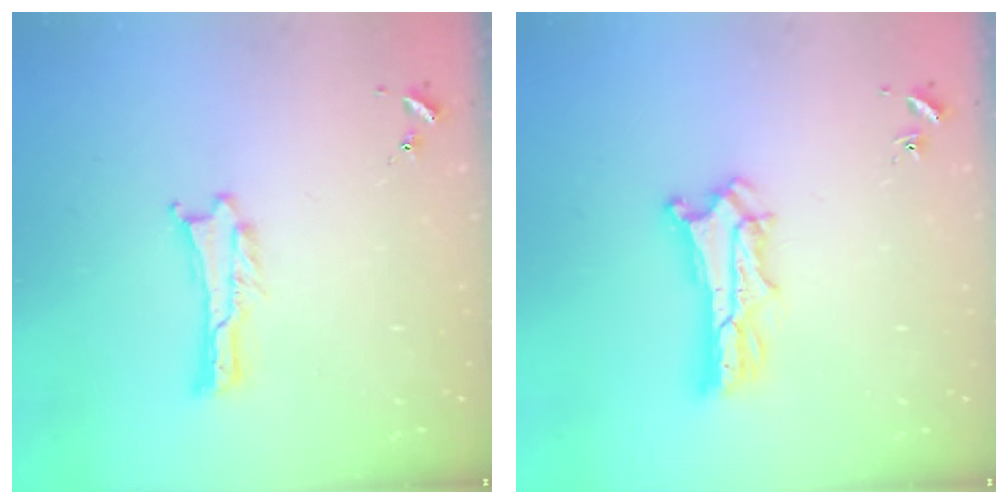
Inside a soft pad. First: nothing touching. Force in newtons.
{"total": 4.6, "press": 4.6, "slide": 0.4}